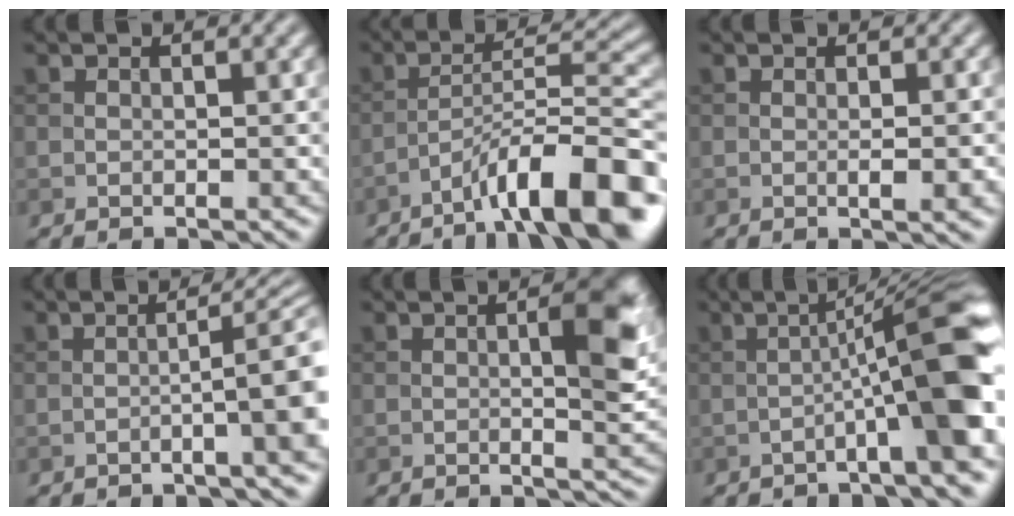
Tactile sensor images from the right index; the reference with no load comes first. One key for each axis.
{"total": 11.0, "fx": -6.8, "fy": 2.2, "fz": 8.4, "tx": -0.126, "ty": 0.024, "tz": -0.111}
{"total": 2.3, "fx": -0.3, "fy": 0.5, "fz": 2.2, "tx": -0.030, "ty": -0.002, "tz": -0.003}
{"total": 5.8, "fx": -1.2, "fy": 1.1, "fz": 5.5, "tx": -0.072, "ty": 0.010, "tz": -0.022}
{"total": 5.0, "fx": 0.6, "fy": 1.2, "fz": 4.8, "tx": -0.070, "ty": 0.001, "tz": 0.009}
{"total": 9.3, "fx": -1.7, "fy": 0.9, "fz": 9.1, "tx": -0.123, "ty": 0.029, "tz": -0.035}